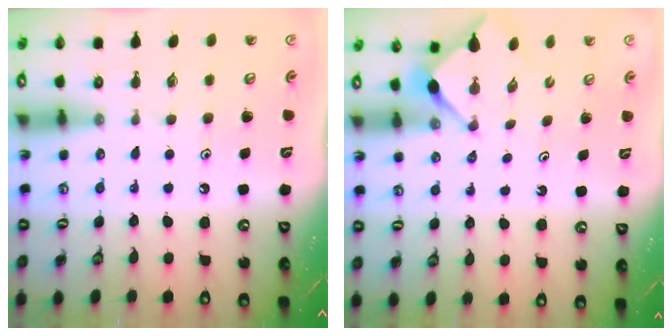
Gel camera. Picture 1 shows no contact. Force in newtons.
{"total": 2.8, "press": 2.8, "slide": 0.3}